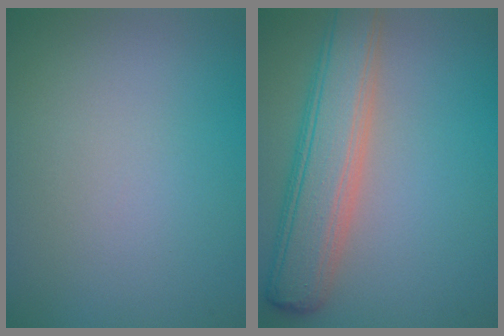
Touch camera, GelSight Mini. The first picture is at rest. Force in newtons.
{"total": 6.5, "press": 6.5, "slide": 0.5}